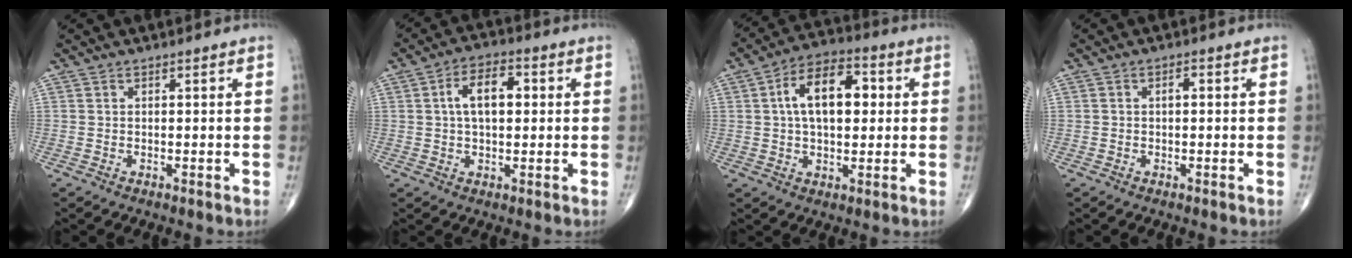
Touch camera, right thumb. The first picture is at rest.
{"total": 8.4, "force": [1.4, 4.5, 6.9], "torque": [-0.110, 0.016, 0.020]}
{"total": 13.1, "force": [2.2, 7.3, 10.6], "torque": [-0.160, 0.019, 0.031]}
{"total": 1.2, "force": [0.0, 0.6, 1.0], "torque": [-0.015, 0.003, -0.002]}